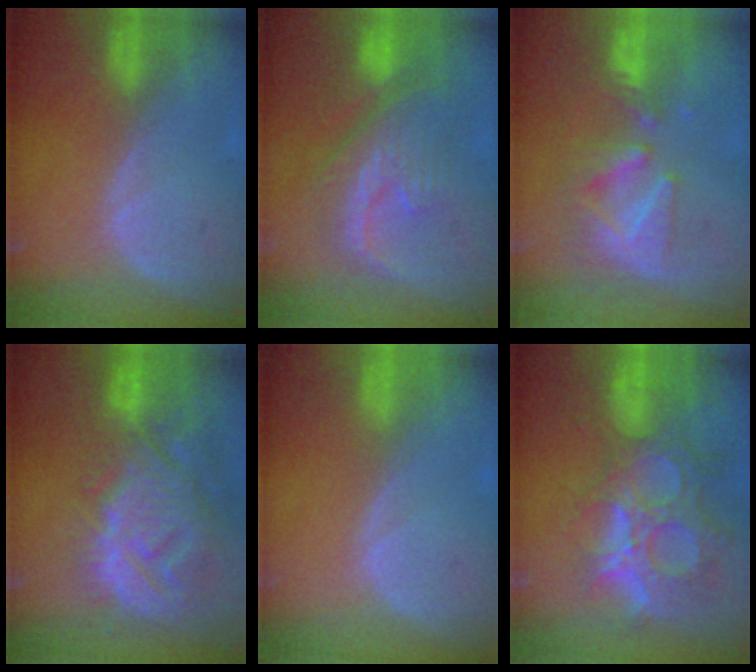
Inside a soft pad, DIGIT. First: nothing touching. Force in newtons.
{"total": 9.0, "press": 8.7, "slide": 2.0}
{"total": 8.6, "press": 8.0, "slide": 3.1}
{"total": 14.3, "press": 12.3, "slide": 7.3}
{"total": 0.0}
{"total": 13.8, "press": 11.6, "slide": 7.5}